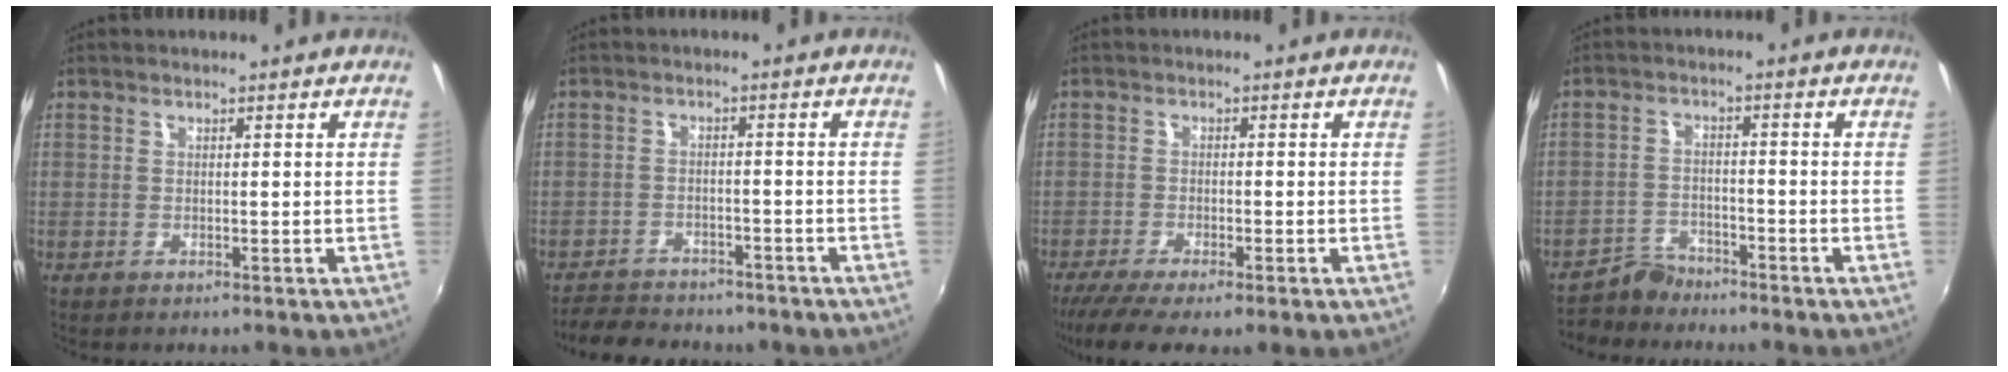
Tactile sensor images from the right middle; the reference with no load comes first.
{"total": 10.1, "force": [-8.6, 3.8, 3.5], "torque": [-0.095, -0.009, -0.126]}
{"total": 8.0, "force": [-5.8, 1.2, 5.4], "torque": [-0.122, -0.036, -0.098]}
{"total": 4.8, "force": [-4.5, 1.6, 0.0], "torque": [-0.009, 0.008, -0.085]}